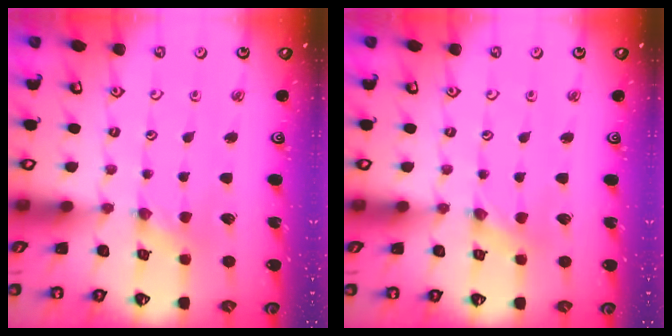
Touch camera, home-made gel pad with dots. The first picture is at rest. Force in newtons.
{"total": 0.0}